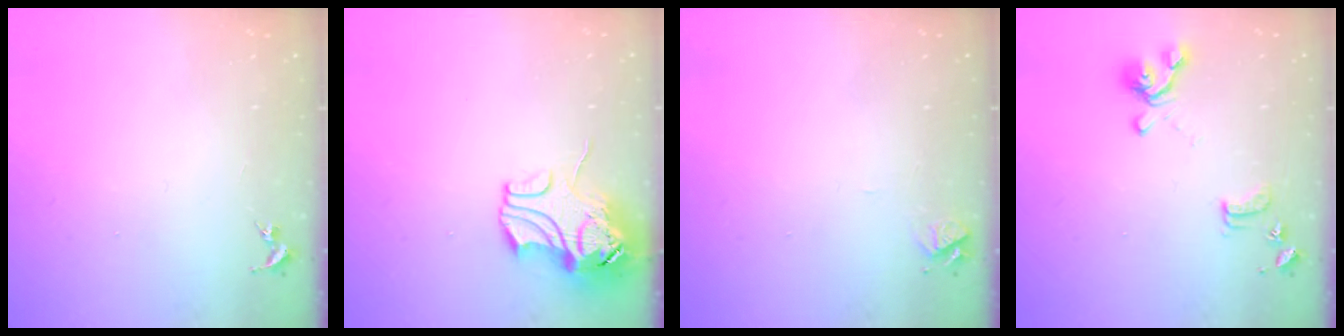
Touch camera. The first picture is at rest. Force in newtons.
{"total": 11.2, "press": 11.0, "slide": 1.7}
{"total": 4.9, "press": 4.9, "slide": 0.5}
{"total": 12.6, "press": 12.5, "slide": 1.4}